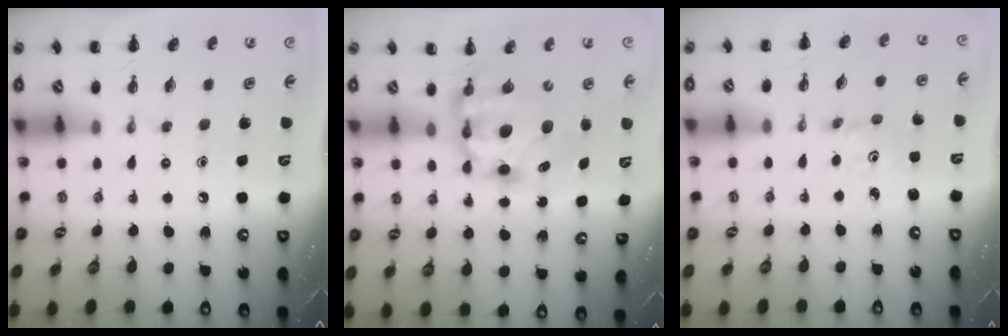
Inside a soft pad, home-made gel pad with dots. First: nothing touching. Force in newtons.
{"total": 7.9, "press": 7.6, "slide": 2.1}
{"total": 0.9, "press": 0.8, "slide": 0.4}